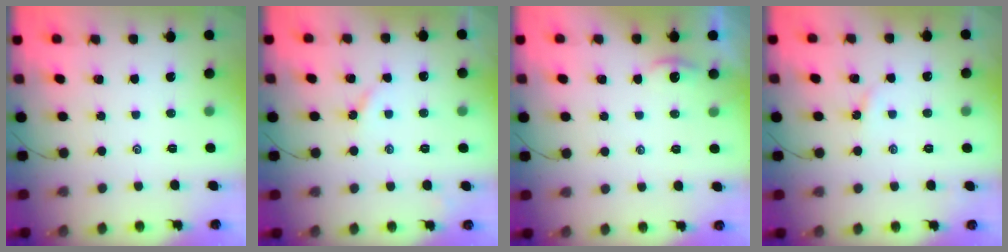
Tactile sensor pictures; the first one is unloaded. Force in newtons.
{"total": 2.4, "press": 2.4, "slide": 0.3}
{"total": 2.0, "press": 2.0, "slide": 0.1}
{"total": 1.7, "press": 1.6, "slide": 0.3}